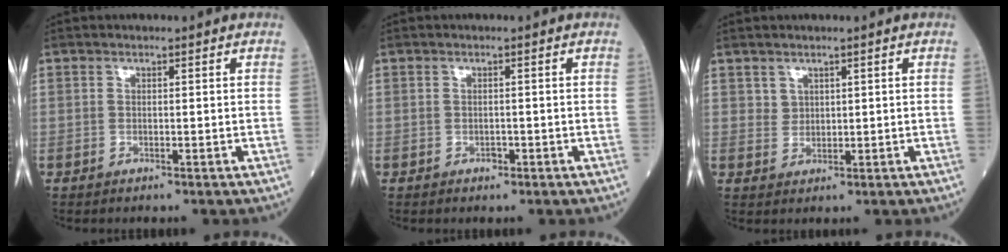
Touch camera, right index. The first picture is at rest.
{"total": 0.8, "force": [-0.5, 0.5, 0.3], "torque": [-0.003, 0.002, -0.008]}
{"total": 1.6, "force": [0.9, 1.3, 0.2], "torque": [0.004, 0.002, 0.015]}